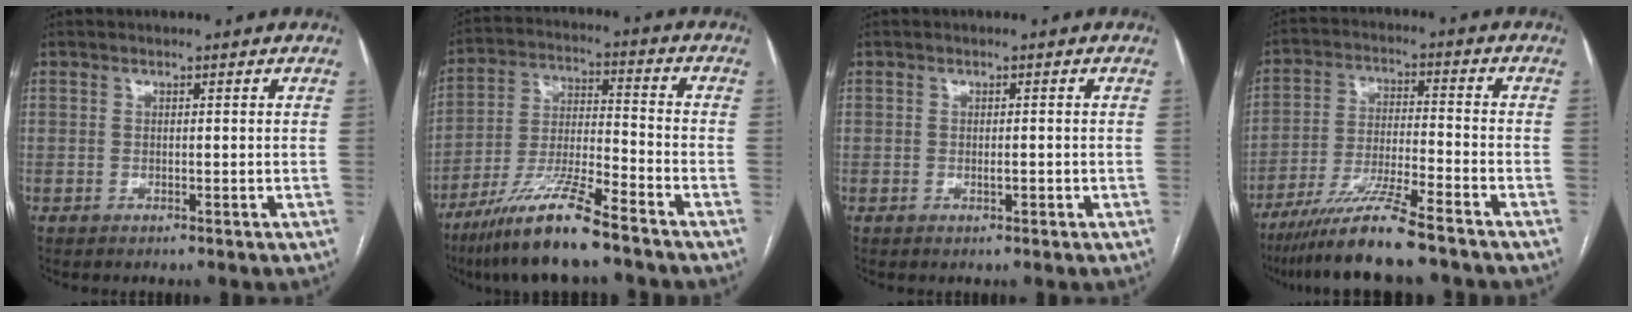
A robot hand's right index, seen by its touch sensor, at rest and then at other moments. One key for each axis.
{"total": 13.1, "fx": -9.7, "fy": 0.9, "fz": 8.7, "tx": -0.172, "ty": -0.021, "tz": -0.177}
{"total": 1.1, "fx": -0.3, "fy": 0.4, "fz": 1.0, "tx": -0.016, "ty": 0.000, "tz": -0.003}
{"total": 11.2, "fx": -9.0, "fy": -0.2, "fz": 6.6, "tx": -0.121, "ty": -0.026, "tz": -0.161}